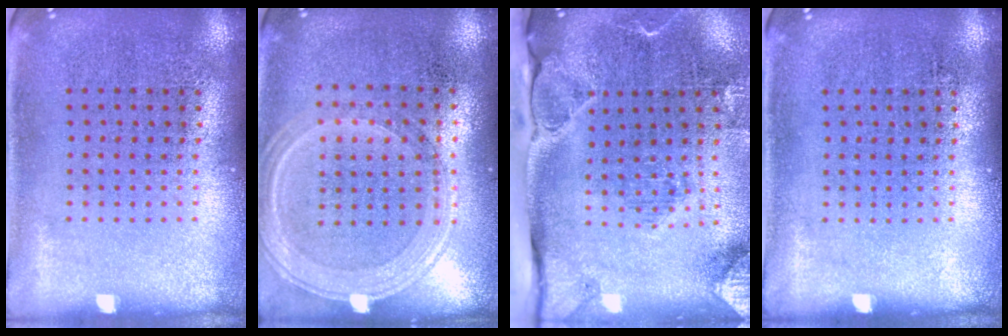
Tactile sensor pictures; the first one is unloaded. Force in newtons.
{"total": 1.3, "press": 1.2, "slide": 0.5}
{"total": 3.0, "press": 2.3, "slide": 1.9}
{"total": 0.0}